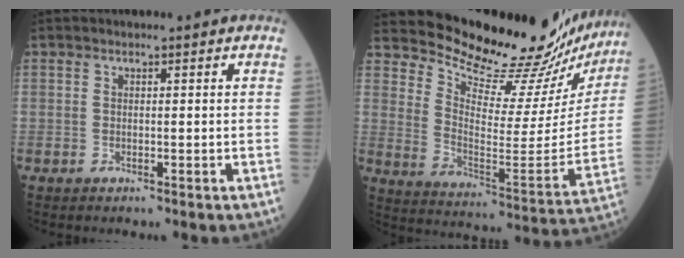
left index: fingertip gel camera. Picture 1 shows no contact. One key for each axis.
{"total": 24.5, "fx": 23.3, "fy": 3.0, "fz": 7.0, "tx": -0.122, "ty": -0.116, "tz": 0.309}